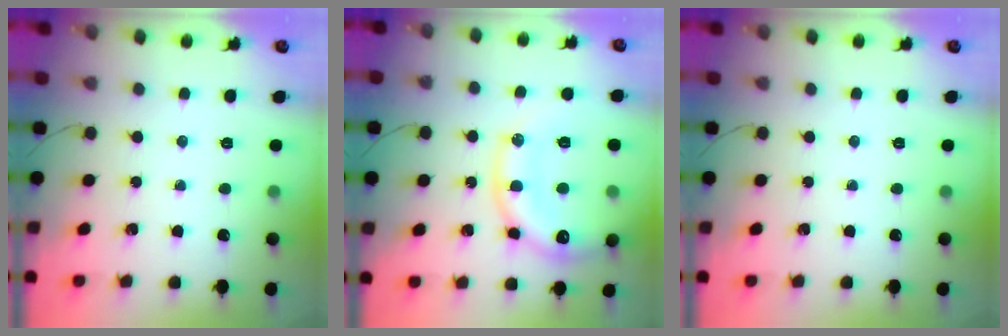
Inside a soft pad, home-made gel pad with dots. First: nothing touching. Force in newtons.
{"total": 19.0, "press": 18.8, "slide": 2.4}
{"total": 0.0}